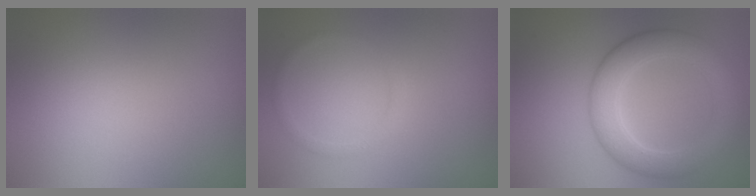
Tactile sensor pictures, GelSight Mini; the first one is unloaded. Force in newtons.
{"total": 1.0, "press": 1.0, "slide": 0.0}
{"total": 5.5, "press": 5.5, "slide": 0.1}